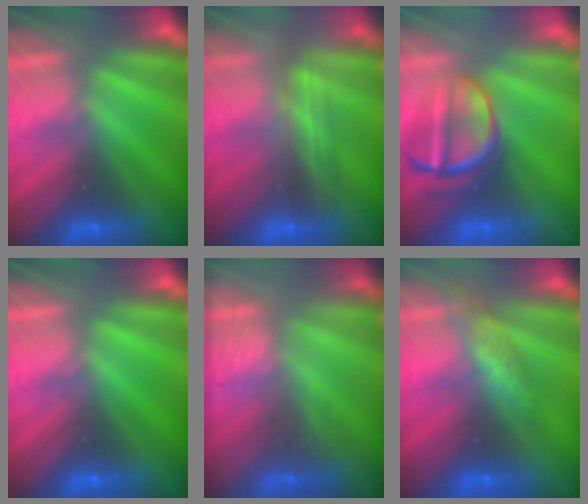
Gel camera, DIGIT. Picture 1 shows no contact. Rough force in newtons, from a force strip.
{"total": 2.5}
{"total": 3.7}
{"total": 0.0}
{"total": 3.0}
{"total": 2.7}